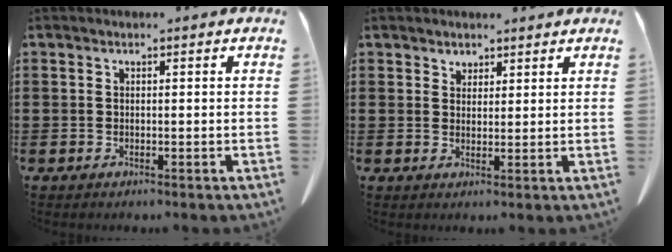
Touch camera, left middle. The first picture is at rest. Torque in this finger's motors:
{"motor_torque": [0.19, 0.19, 0.00, 0.00]}